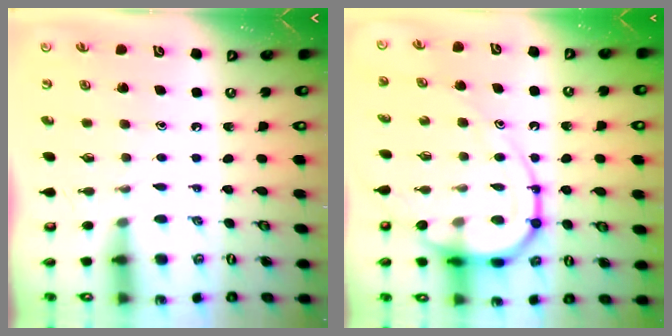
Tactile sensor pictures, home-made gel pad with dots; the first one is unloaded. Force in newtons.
{"total": 14.9, "press": 14.8, "slide": 1.6}